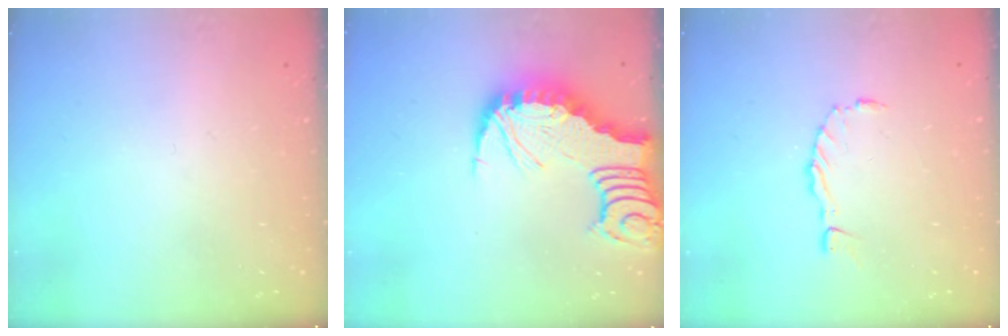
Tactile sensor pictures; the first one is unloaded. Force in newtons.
{"total": 4.9, "press": 4.9, "slide": 0.5}
{"total": 0.0}